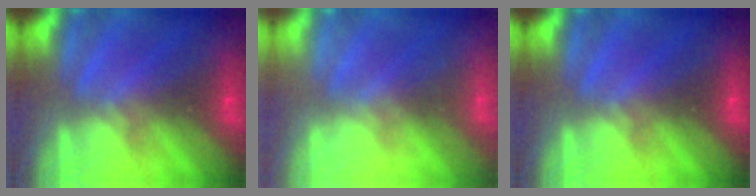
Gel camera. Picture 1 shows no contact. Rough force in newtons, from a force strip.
{"total": 2.0}
{"total": 0.0}